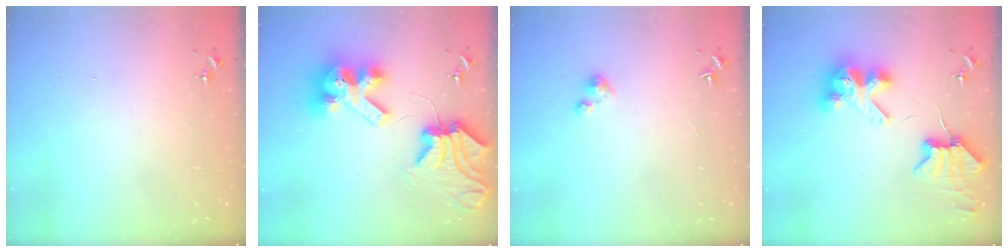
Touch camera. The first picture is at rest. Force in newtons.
{"total": 17.8, "press": 17.7, "slide": 1.9}
{"total": 3.5, "press": 3.5, "slide": 0.3}
{"total": 9.3, "press": 9.2, "slide": 1.4}